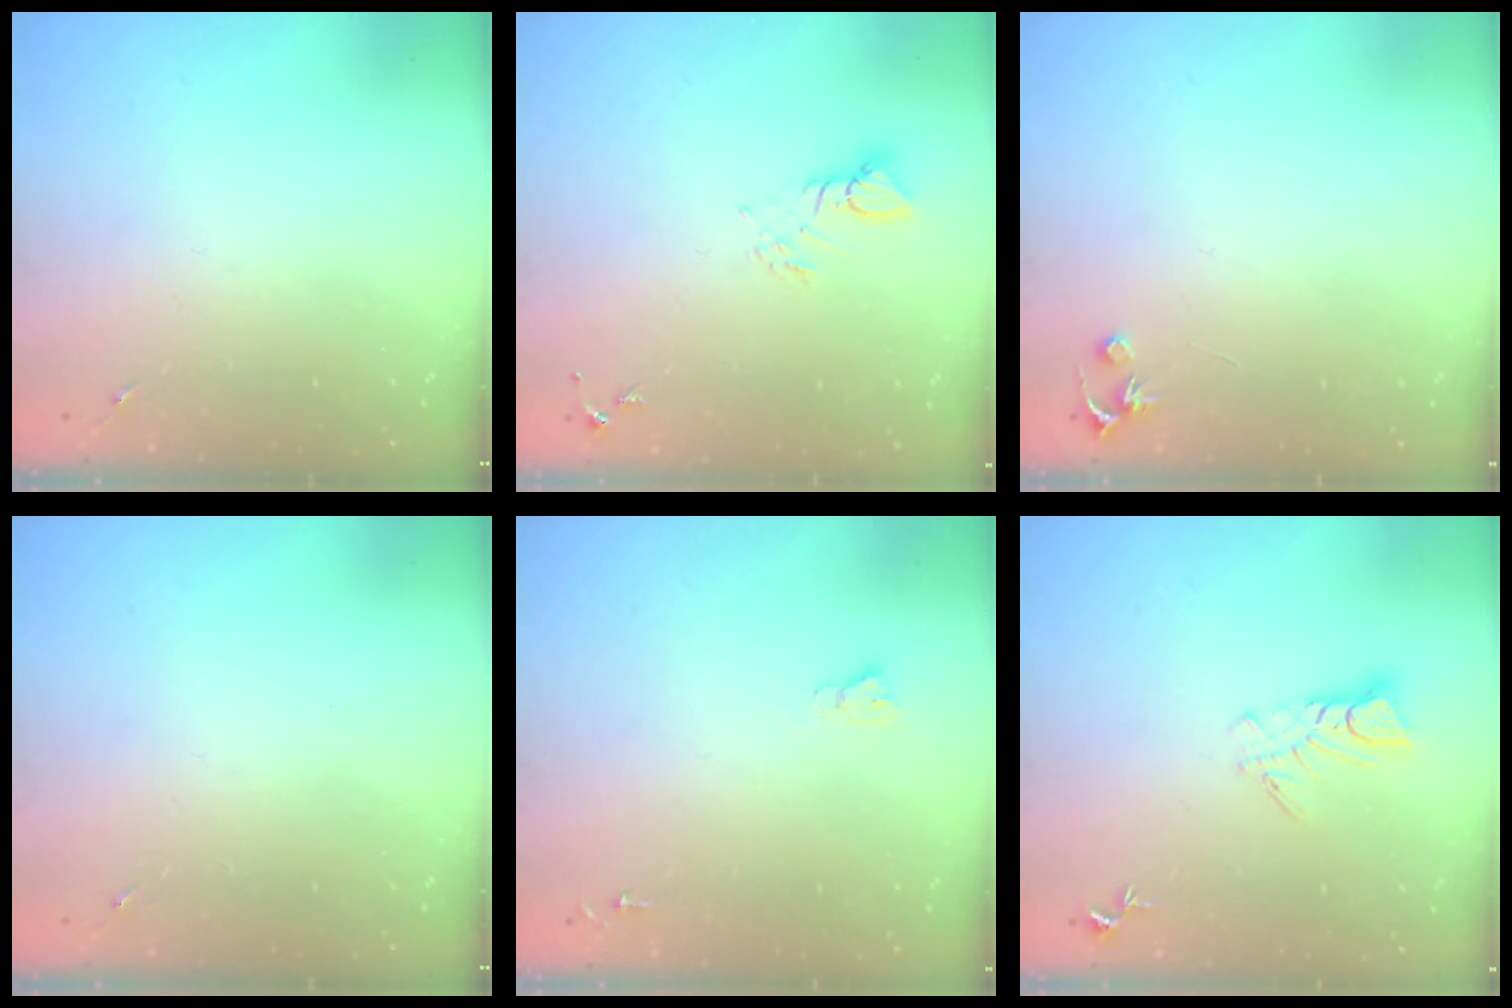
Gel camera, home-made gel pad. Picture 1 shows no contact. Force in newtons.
{"total": 3.8, "press": 3.8, "slide": 0.3}
{"total": 3.2, "press": 3.2, "slide": 0.3}
{"total": 0.0}
{"total": 2.7, "press": 2.7, "slide": 0.0}
{"total": 5.9, "press": 5.9, "slide": 0.5}